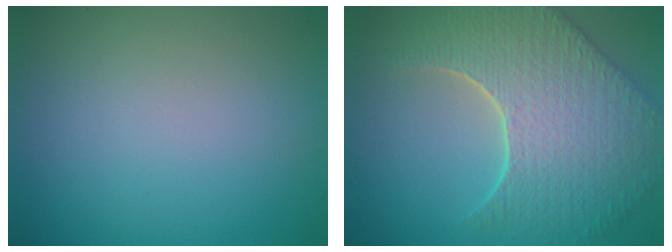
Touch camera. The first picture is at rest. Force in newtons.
{"total": 9.4, "press": 6.6, "slide": 6.6}